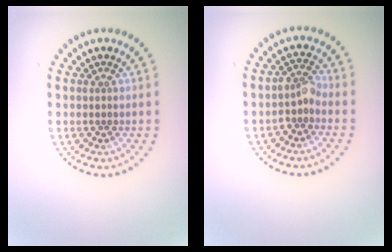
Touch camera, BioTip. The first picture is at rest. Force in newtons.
{"total": 1.9, "press": 1.5, "slide": 1.2}